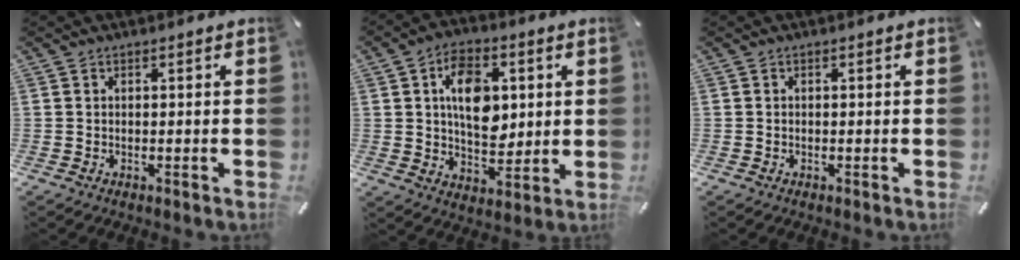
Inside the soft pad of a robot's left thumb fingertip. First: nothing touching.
{"total": 12.2, "force": [2.6, 8.5, 8.4], "torque": [-0.123, 0.007, 0.047]}
{"total": 0.0}